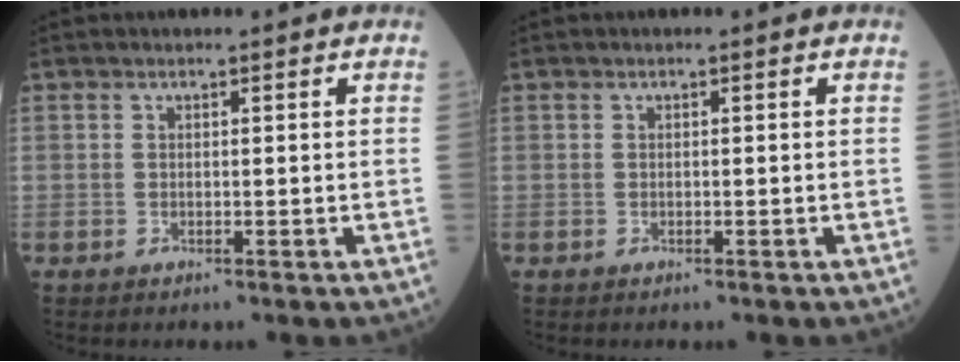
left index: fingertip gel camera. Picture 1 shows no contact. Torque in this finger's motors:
{"motor_torque": [-0.01, -0.01, 0.00, 0.00]}